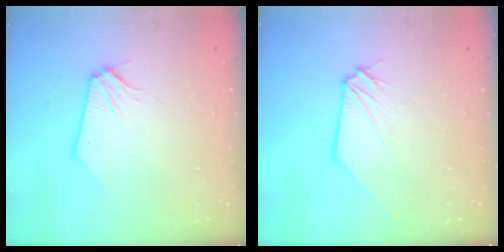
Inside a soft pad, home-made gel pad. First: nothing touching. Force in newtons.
{"total": 0.7, "press": 0.7, "slide": 0.1}